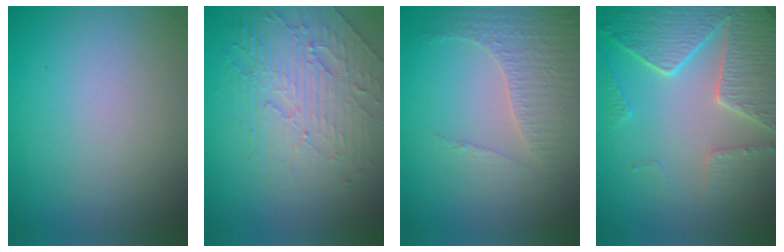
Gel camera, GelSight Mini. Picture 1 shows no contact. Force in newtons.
{"total": 4.2, "press": 3.8, "slide": 1.7}
{"total": 4.2, "press": 3.0, "slide": 2.8}
{"total": 6.2, "press": 5.2, "slide": 3.4}